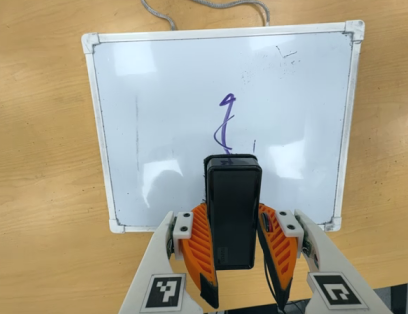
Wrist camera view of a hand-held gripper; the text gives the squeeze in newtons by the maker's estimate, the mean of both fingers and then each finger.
{"total": 5.6, "left": 5.1, "right": 6.2}